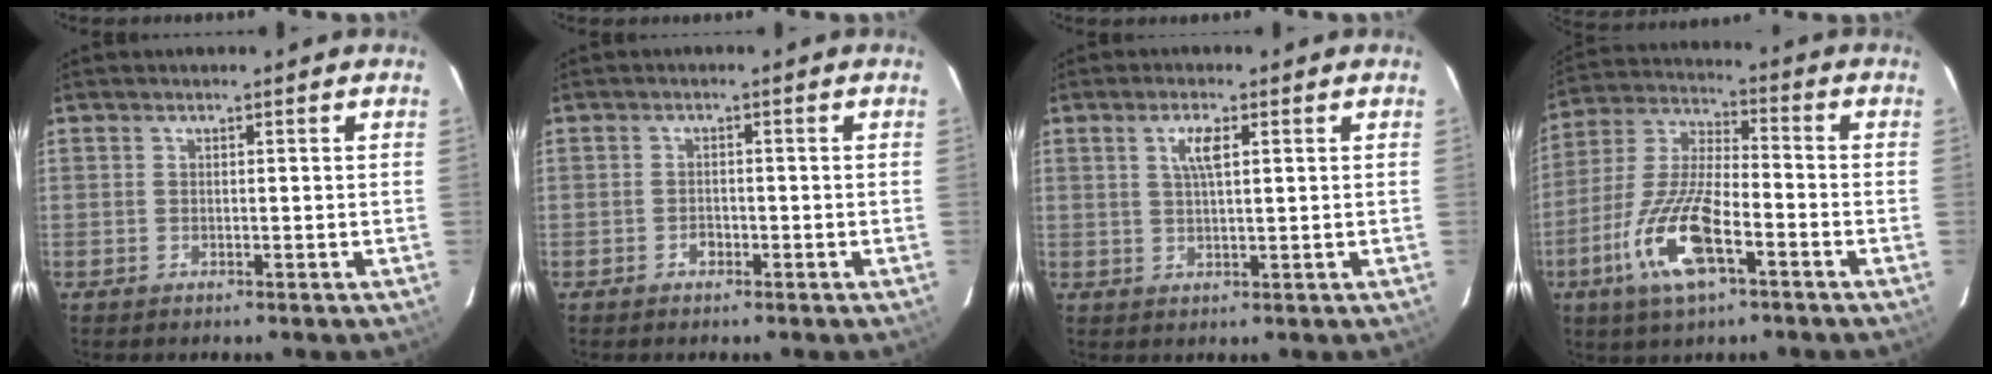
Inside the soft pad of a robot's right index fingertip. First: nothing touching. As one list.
[{"total": 1.5, "force": [-0.9, 1.1, 0.4], "torque": [-0.008, 0.002, -0.013]}, {"total": 3.6, "force": [1.3, 0.9, 3.2], "torque": [-0.061, 0.003, 0.024]}, {"total": 15.4, "force": [-7.0, 5.1, 12.7], "torque": [-0.277, -0.012, -0.138]}]